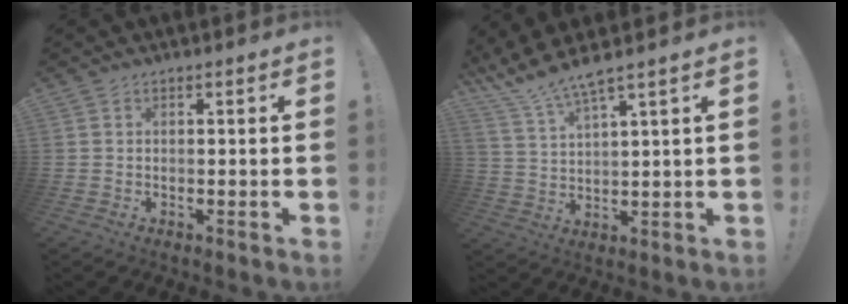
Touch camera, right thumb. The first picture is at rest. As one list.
[{"total": 7.0, "force": [6.1, -0.1, 3.5], "torque": [-0.082, -0.038, 0.112]}]